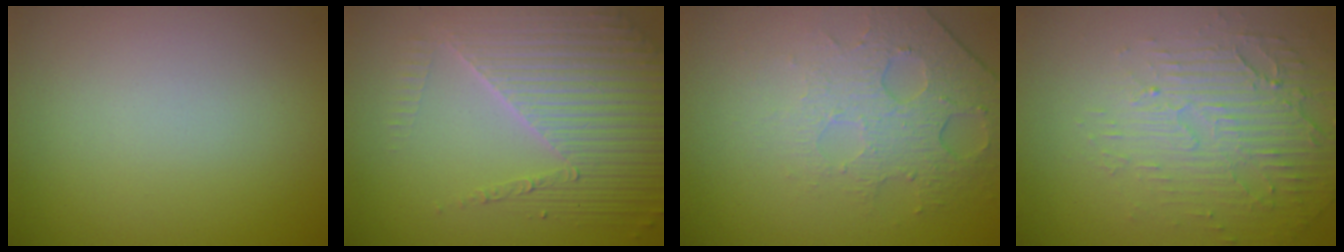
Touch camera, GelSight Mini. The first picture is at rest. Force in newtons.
{"total": 6.3, "press": 4.8, "slide": 4.1}
{"total": 4.9, "press": 3.1, "slide": 3.7}
{"total": 5.7, "press": 3.3, "slide": 4.7}